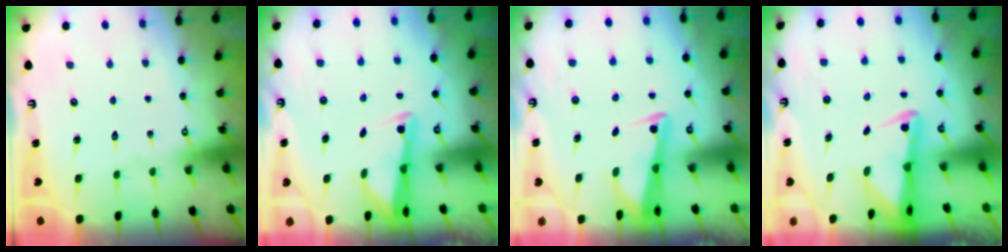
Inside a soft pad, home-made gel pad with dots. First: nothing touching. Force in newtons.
{"total": 2.5, "press": 2.5, "slide": 0.5}
{"total": 2.7, "press": 2.7, "slide": 0.3}
{"total": 2.9, "press": 2.8, "slide": 0.6}